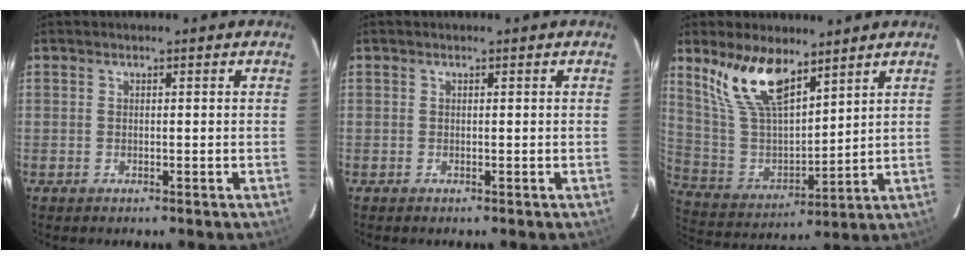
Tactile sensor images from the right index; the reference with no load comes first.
{"total": 0.0}
{"total": 14.6, "force": [9.8, 5.8, 9.1], "torque": [-0.180, 0.011, 0.209]}